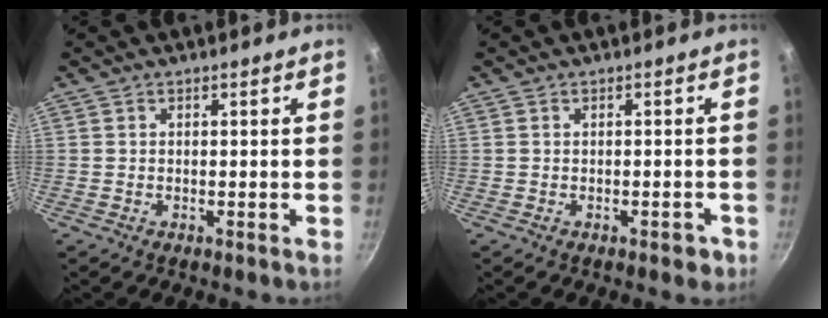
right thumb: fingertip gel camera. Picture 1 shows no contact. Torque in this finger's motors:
{"motor_torque": [0.47, -0.10, -0.22, 0.06, -0.01]}